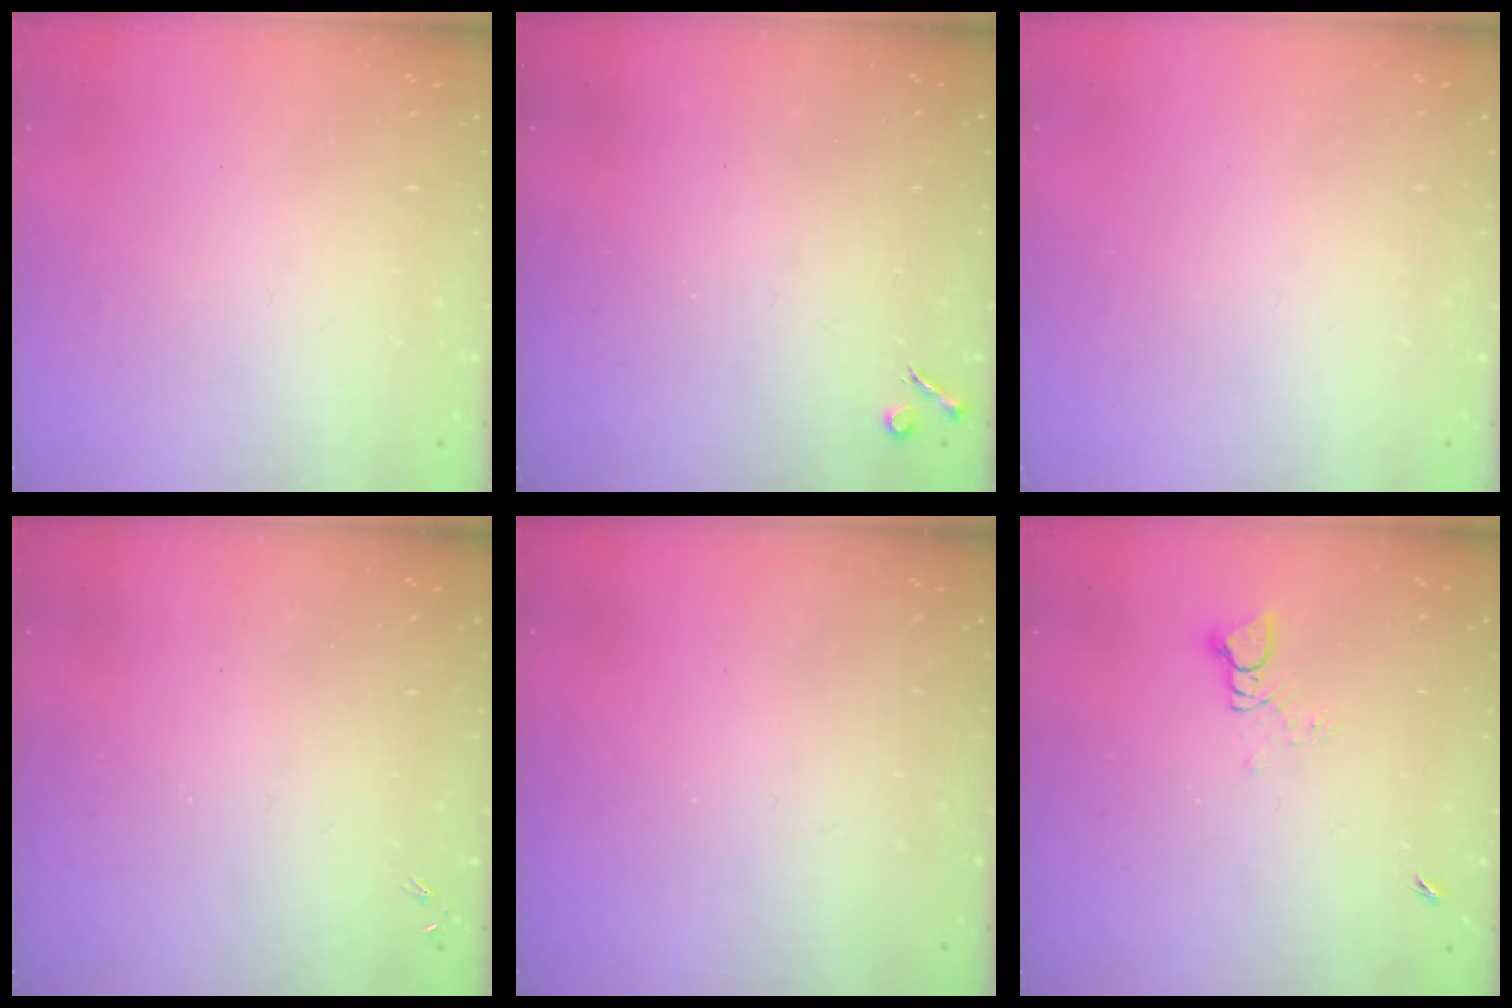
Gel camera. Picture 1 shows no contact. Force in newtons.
{"total": 2.7, "press": 2.6, "slide": 0.5}
{"total": 0.0}
{"total": 0.0}
{"total": 0.0}
{"total": 3.5, "press": 3.5, "slide": 0.3}